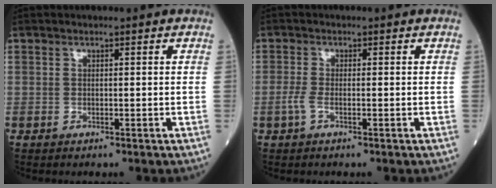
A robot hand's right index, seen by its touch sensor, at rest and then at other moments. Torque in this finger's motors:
{"motor_torque": [0.35, -0.27, 0.20, 0.06]}